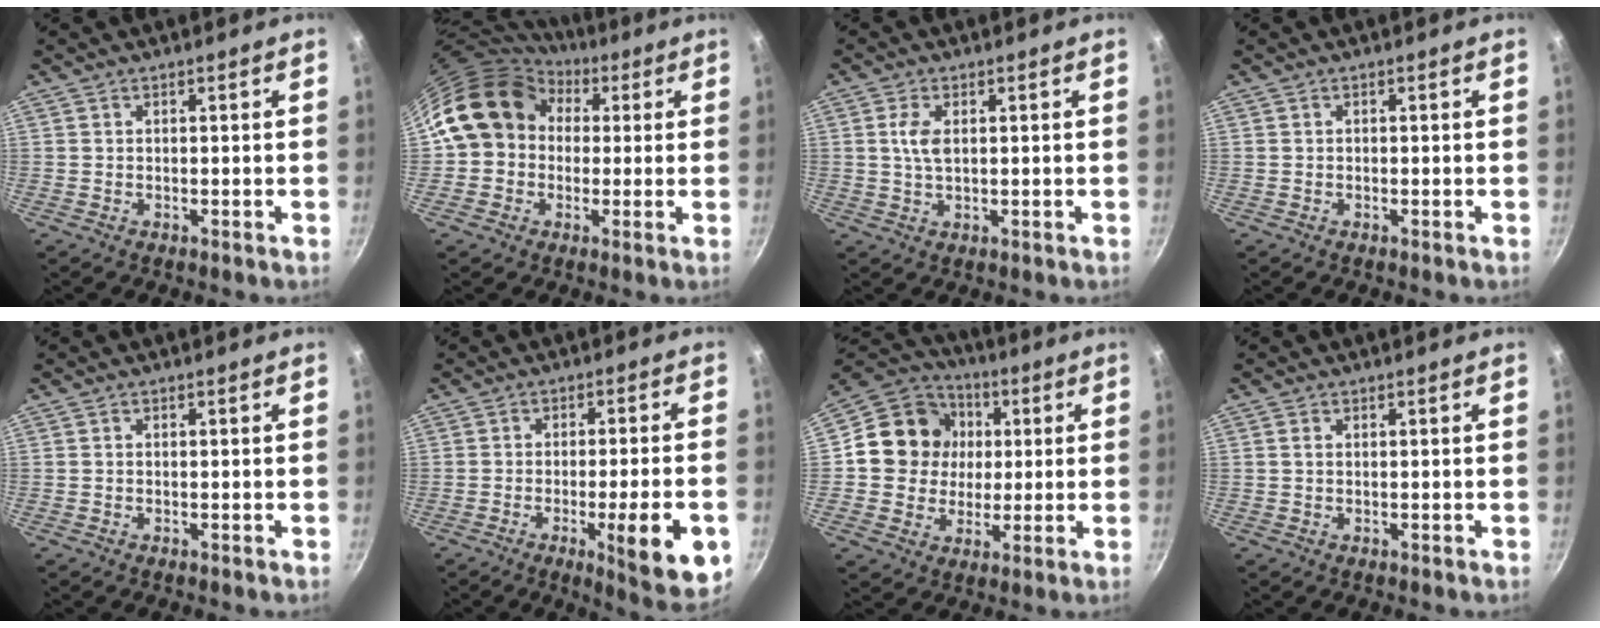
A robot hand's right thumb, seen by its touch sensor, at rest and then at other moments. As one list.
[{"total": 14.3, "force": [3.0, 12.1, 7.1], "torque": [-0.097, 0.031, 0.039]}, {"total": 3.9, "force": [0.8, 2.0, 3.3], "torque": [-0.065, 0.002, 0.015]}, {"total": 0.0}, {"total": 0.0}, {"total": 13.7, "force": [-4.6, 2.7, 12.6], "torque": [-0.155, 0.013, -0.059]}, {"total": 15.2, "force": [1.9, 13.9, 6.0], "torque": [-0.074, 0.019, 0.024]}, {"total": 0.8, "force": [0.2, 0.5, 0.6], "torque": [-0.011, 0.001, 0.003]}]